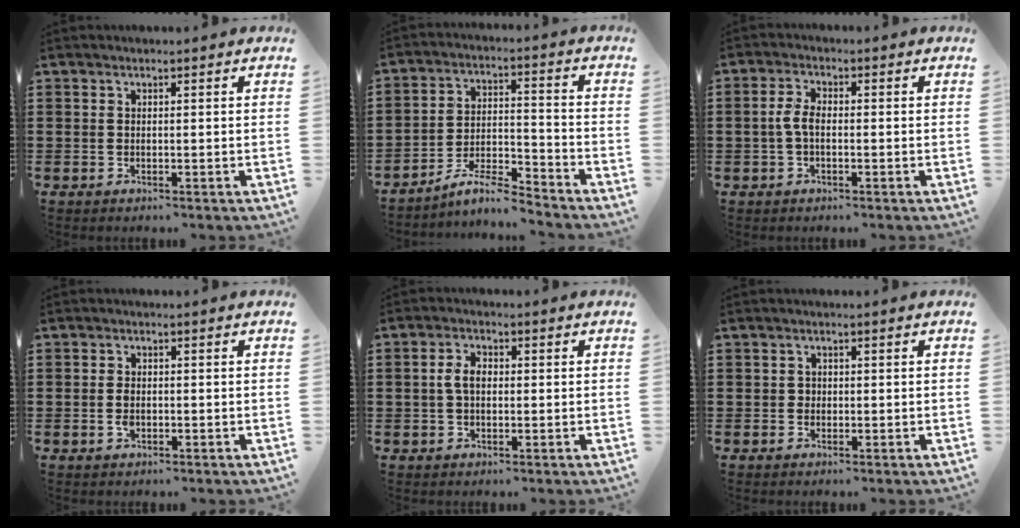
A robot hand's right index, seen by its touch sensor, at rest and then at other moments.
{"total": 6.5, "force": [-5.8, 0.6, 2.8], "torque": [-0.057, -0.001, -0.114]}
{"total": 3.4, "force": [-0.6, 1.7, 2.9], "torque": [-0.077, -0.004, -0.017]}
{"total": 1.8, "force": [-0.3, 1.0, 1.5], "torque": [-0.037, -0.001, -0.009]}
{"total": 3.4, "force": [0.1, 1.9, 2.8], "torque": [-0.063, 0.006, -0.002]}
{"total": 0.8, "force": [0.0, 0.7, 0.2], "torque": [-0.006, 0.003, -0.001]}